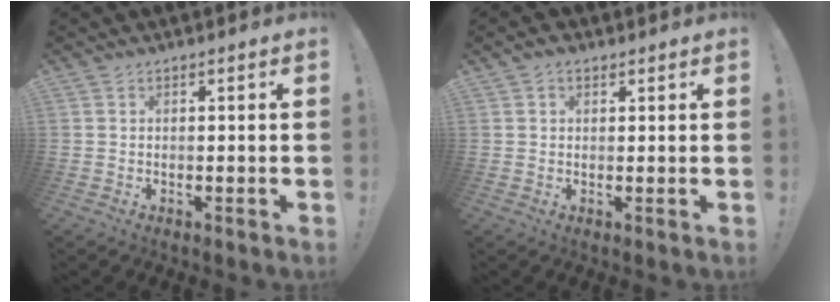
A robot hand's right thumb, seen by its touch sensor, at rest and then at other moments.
{"total": 2.4, "force": [1.3, 1.7, 1.1], "torque": [-0.007, -0.008, 0.023]}